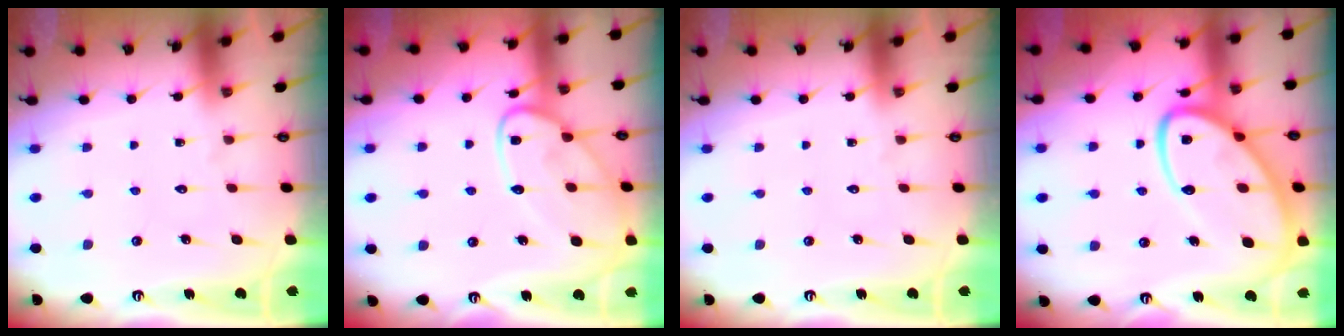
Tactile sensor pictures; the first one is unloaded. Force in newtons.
{"total": 15.1, "press": 15.1, "slide": 1.2}
{"total": 0.0}
{"total": 19.6, "press": 19.5, "slide": 1.8}